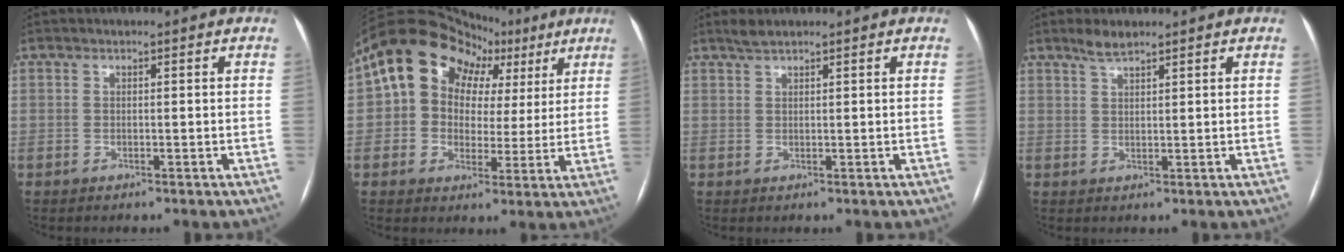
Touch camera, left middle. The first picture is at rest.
{"total": 15.2, "force": [6.3, 11.9, 7.1], "torque": [-0.089, 0.067, 0.095]}
{"total": 1.5, "force": [1.3, 0.2, 0.7], "torque": [-0.018, 0.010, 0.029]}
{"total": 2.4, "force": [2.0, 0.4, 1.2], "torque": [-0.030, 0.006, 0.041]}